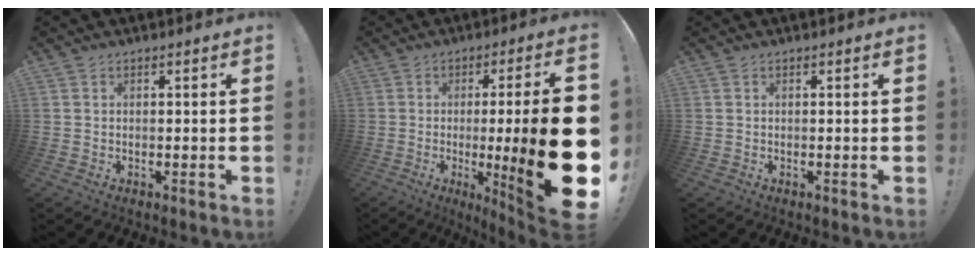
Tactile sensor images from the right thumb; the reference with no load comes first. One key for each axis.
{"total": 23.5, "fx": -3.0, "fy": 1.4, "fz": 23.2, "tx": -0.353, "ty": -0.016, "tz": -0.039}
{"total": 0.0}